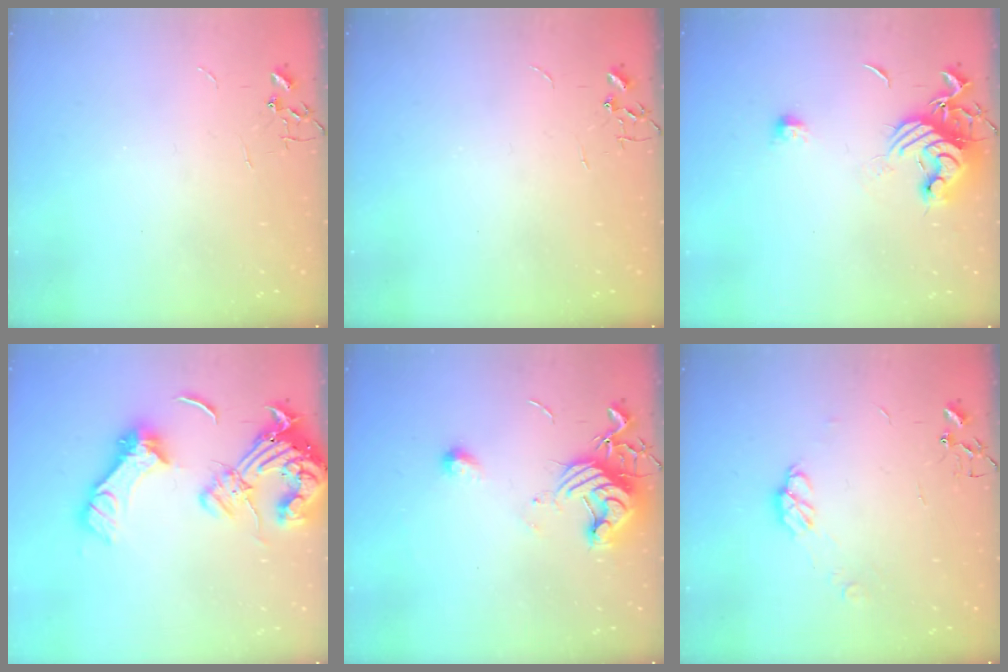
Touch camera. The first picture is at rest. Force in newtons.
{"total": 0.0}
{"total": 11.8, "press": 11.8, "slide": 0.9}
{"total": 20.8, "press": 20.7, "slide": 2.6}
{"total": 12.7, "press": 12.7, "slide": 0.5}
{"total": 6.3, "press": 6.3, "slide": 0.5}